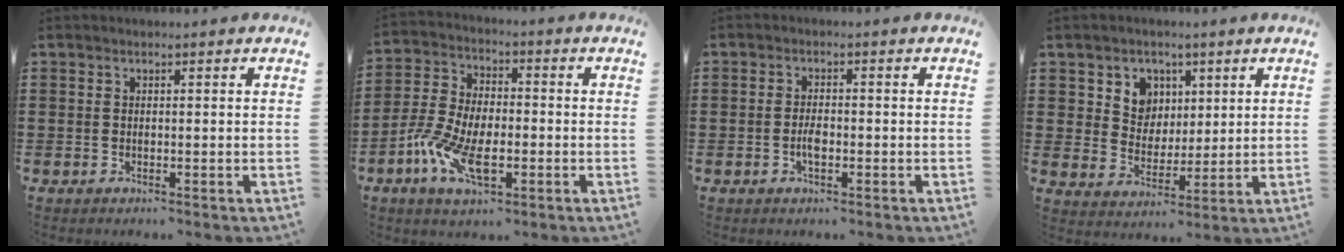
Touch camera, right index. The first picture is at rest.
{"total": 9.7, "force": [-3.9, 4.7, 7.6], "torque": [-0.187, -0.006, -0.076]}
{"total": 2.4, "force": [-0.8, 0.9, 2.1], "torque": [-0.046, -0.002, -0.016]}
{"total": 5.8, "force": [2.7, 5.1, 1.1], "torque": [-0.036, 0.004, 0.045]}